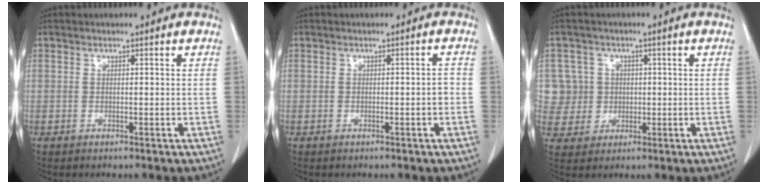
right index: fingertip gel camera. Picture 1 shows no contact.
{"total": 1.4, "force": [-0.5, 0.1, 1.3], "torque": [-0.013, 0.002, -0.008]}
{"total": 6.6, "force": [0.8, 6.6, -0.2], "torque": [0.008, 0.023, 0.024]}